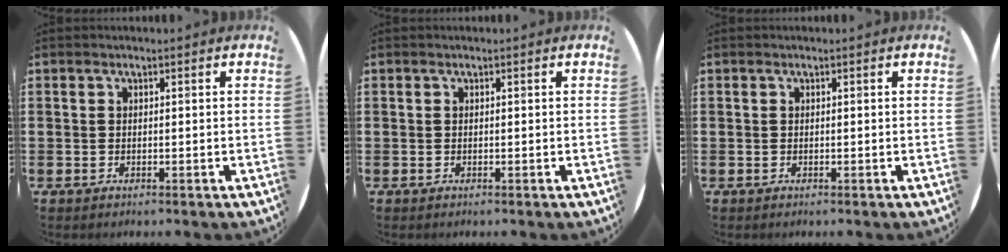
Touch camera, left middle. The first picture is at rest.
{"total": 0.0}
{"total": 0.0}